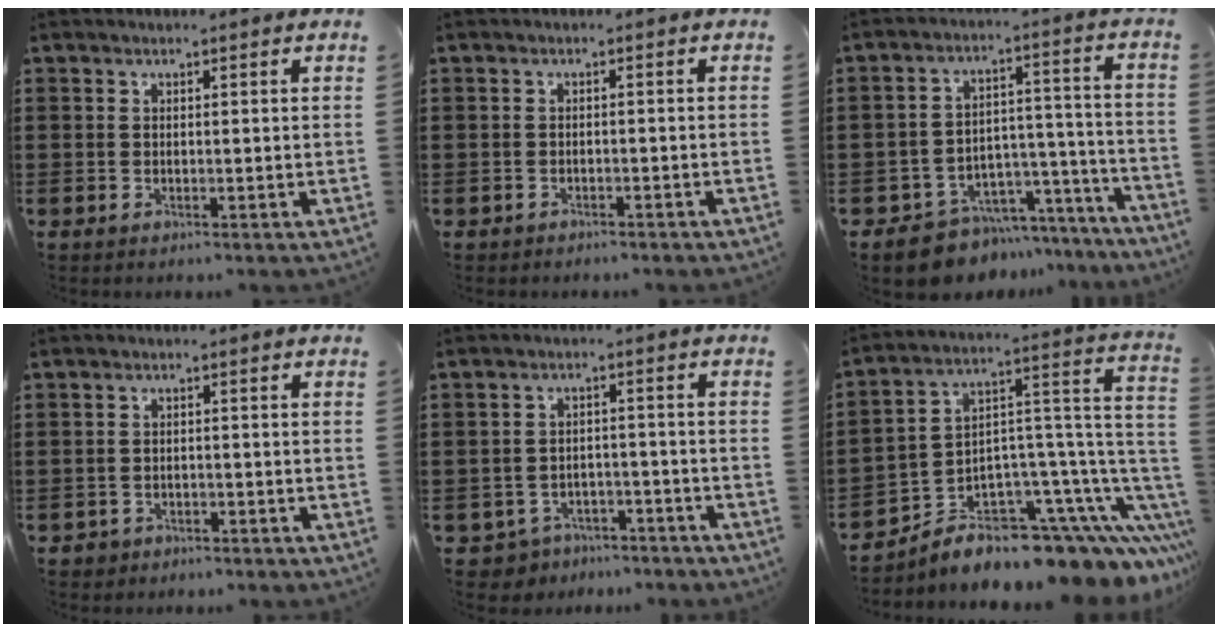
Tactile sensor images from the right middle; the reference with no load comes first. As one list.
[{"total": 1.1, "force": [-1.1, 0.3, 0.0], "torque": [-0.004, 0.001, -0.024]}, {"total": 7.5, "force": [-7.1, 2.5, 0.2], "torque": [0.002, 0.022, -0.131]}, {"total": 1.9, "force": [-1.7, 0.7, -0.2], "torque": [-0.004, 0.001, -0.039]}, {"total": 4.2, "force": [-4.1, 1.0, 0.0], "torque": [-0.023, 0.000, -0.090]}, {"total": 8.4, "force": [-6.6, 3.4, 4.0], "torque": [-0.082, -0.025, -0.122]}]